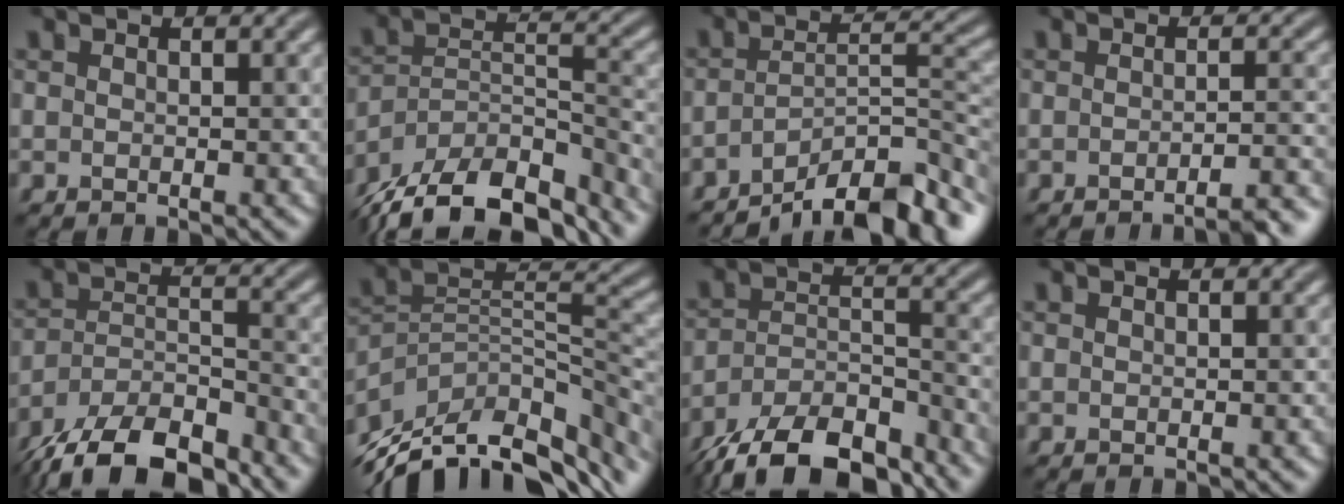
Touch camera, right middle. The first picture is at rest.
{"total": 14.9, "force": [-12.2, 6.2, 5.9], "torque": [-0.109, -0.001, -0.176]}
{"total": 9.1, "force": [-6.5, 2.6, 5.9], "torque": [-0.077, -0.003, -0.106]}
{"total": 4.0, "force": [-3.0, 0.7, 2.4], "torque": [-0.023, 0.010, -0.044]}
{"total": 11.4, "force": [-9.3, 3.7, 5.6], "torque": [-0.099, -0.010, -0.158]}
{"total": 13.3, "force": [-9.4, 6.0, 7.2], "torque": [-0.152, 0.015, -0.156]}
{"total": 12.7, "force": [-10.4, 4.4, 5.8], "torque": [-0.106, -0.017, -0.163]}
{"total": 0.0}